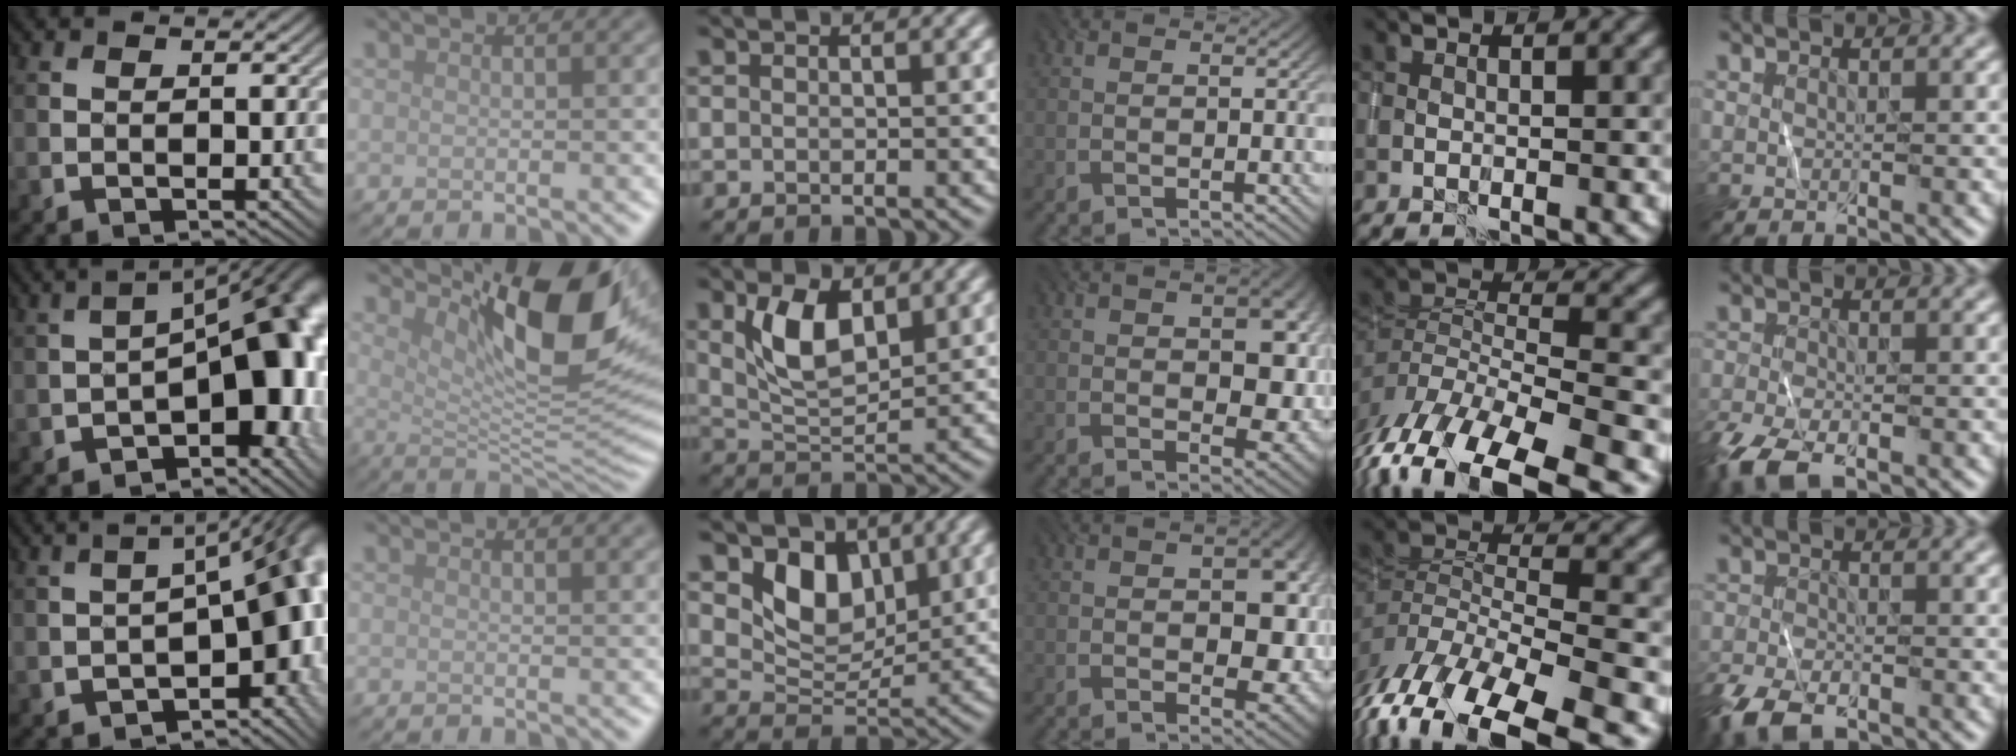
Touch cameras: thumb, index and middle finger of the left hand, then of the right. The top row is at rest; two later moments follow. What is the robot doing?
{"motion": "wrap", "object": "ribbon"}